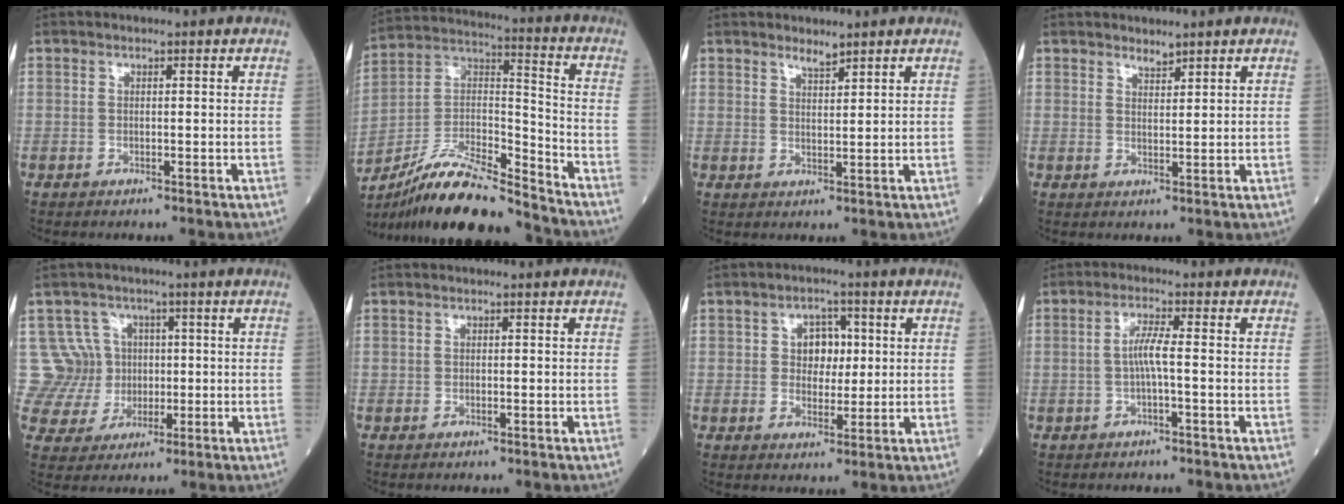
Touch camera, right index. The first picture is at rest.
{"total": 17.3, "force": [-15.4, 2.2, 7.5], "torque": [-0.145, 0.023, -0.281]}
{"total": 1.9, "force": [1.8, 0.2, 0.6], "torque": [-0.013, -0.007, 0.035]}
{"total": 1.6, "force": [1.5, 0.2, 0.3], "torque": [-0.007, -0.007, 0.028]}
{"total": 8.9, "force": [1.7, 8.8, -0.1], "torque": [0.003, 0.038, 0.040]}
{"total": 0.0}
{"total": 4.8, "force": [1.0, 3.3, 3.3], "torque": [-0.046, 0.011, 0.018]}
{"total": 3.3, "force": [-0.4, -0.1, 3.2], "torque": [-0.064, 0.006, -0.007]}